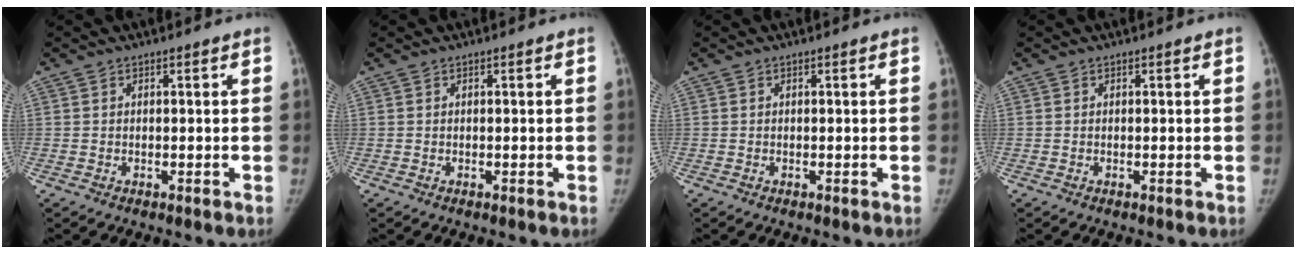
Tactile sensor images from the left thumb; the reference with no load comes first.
{"total": 0.0}
{"total": 0.0}
{"total": 0.0}